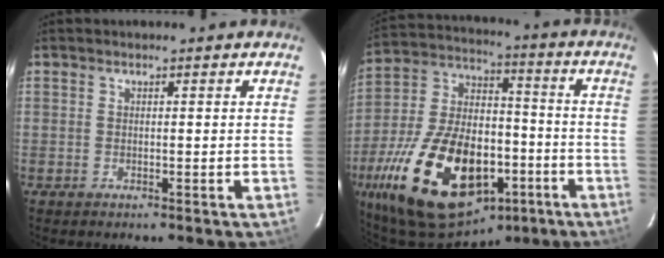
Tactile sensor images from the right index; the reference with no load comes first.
{"total": 27.8, "force": [-13.0, 15.1, 19.3], "torque": [-0.386, 0.001, -0.195]}